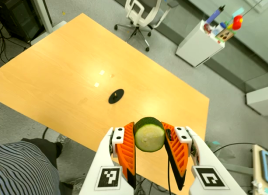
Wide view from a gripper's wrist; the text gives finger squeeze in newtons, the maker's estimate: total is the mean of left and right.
{"total": 11.6, "left": 11.7, "right": 11.4}